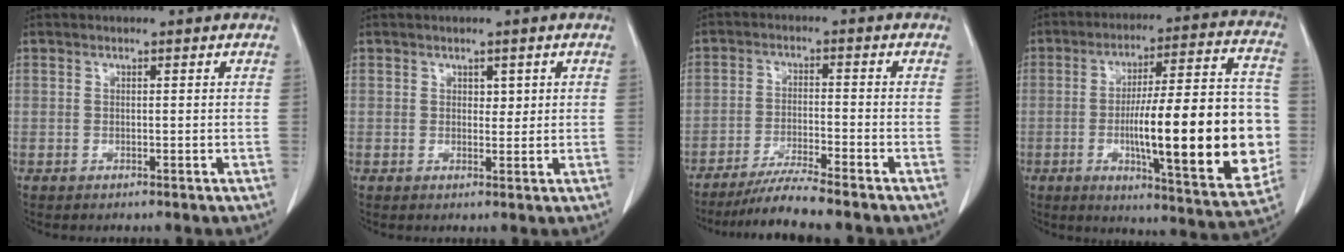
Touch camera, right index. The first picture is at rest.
{"total": 1.5, "force": [0.6, 0.9, 1.0], "torque": [-0.008, -0.003, 0.009]}
{"total": 6.7, "force": [-5.9, -1.0, 3.2], "torque": [-0.054, -0.024, -0.103]}
{"total": 24.0, "force": [-3.3, 3.8, 23.5], "torque": [-0.301, 0.016, -0.038]}